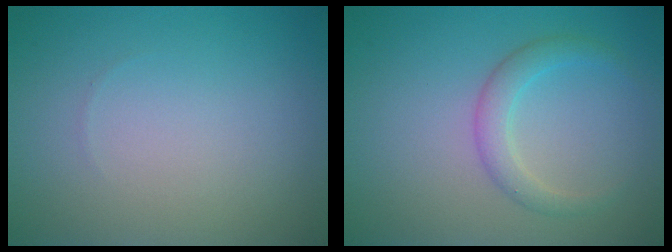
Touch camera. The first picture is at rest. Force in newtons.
{"total": 2.2, "press": 2.2, "slide": 0.1}